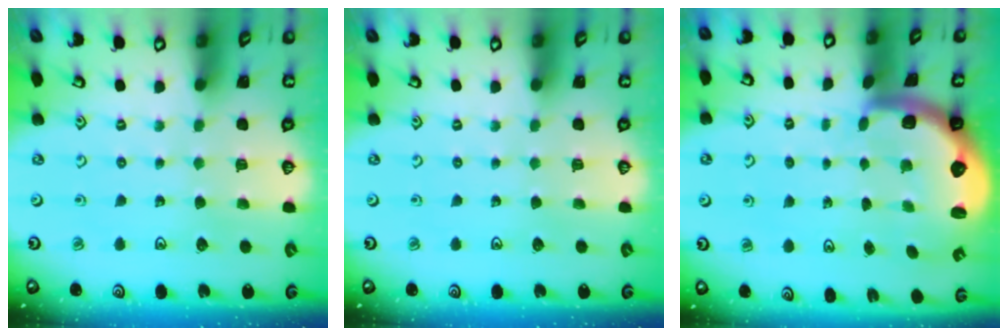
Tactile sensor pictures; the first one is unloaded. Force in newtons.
{"total": 0.0}
{"total": 2.8, "press": 2.5, "slide": 1.4}